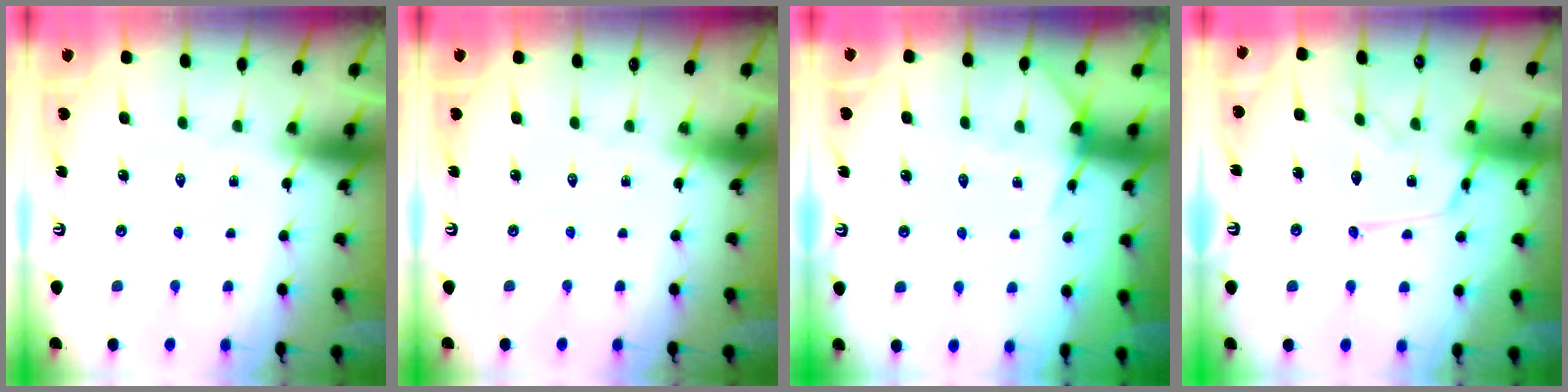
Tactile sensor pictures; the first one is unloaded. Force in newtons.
{"total": 0.0}
{"total": 6.0, "press": 5.9, "slide": 0.8}
{"total": 13.3, "press": 13.2, "slide": 0.9}